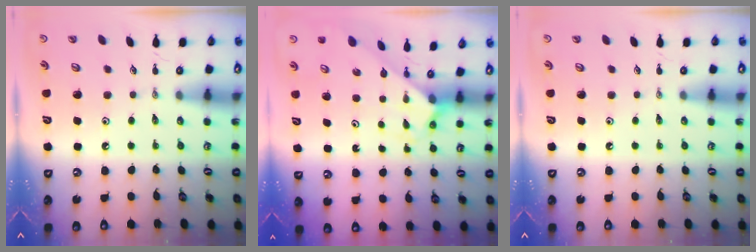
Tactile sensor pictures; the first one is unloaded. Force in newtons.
{"total": 2.3, "press": 2.3, "slide": 0.3}
{"total": 0.0}